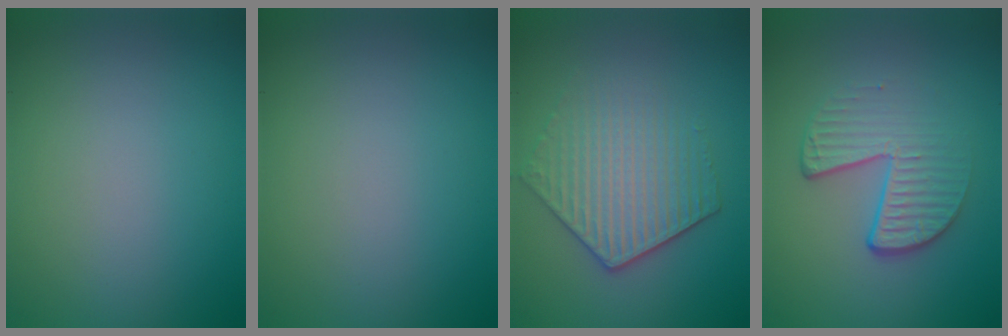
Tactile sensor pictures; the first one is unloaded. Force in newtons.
{"total": 0.0}
{"total": 4.5, "press": 3.8, "slide": 2.3}
{"total": 4.4, "press": 2.8, "slide": 3.4}